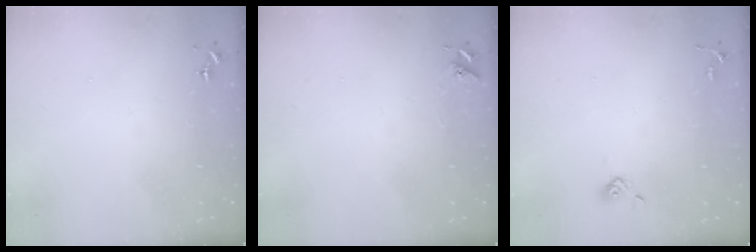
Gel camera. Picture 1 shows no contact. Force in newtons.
{"total": 5.8, "press": 5.8, "slide": 0.7}
{"total": 3.9, "press": 3.6, "slide": 1.5}